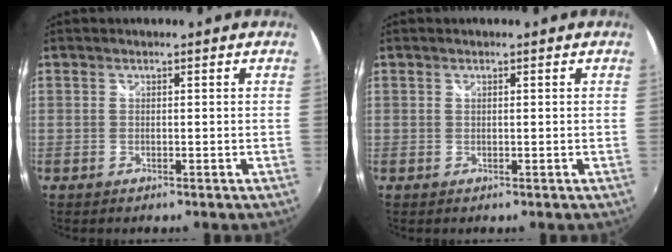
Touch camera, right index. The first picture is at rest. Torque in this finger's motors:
{"motor_torque": [-0.13, 0.13, 0.11, 0.01]}